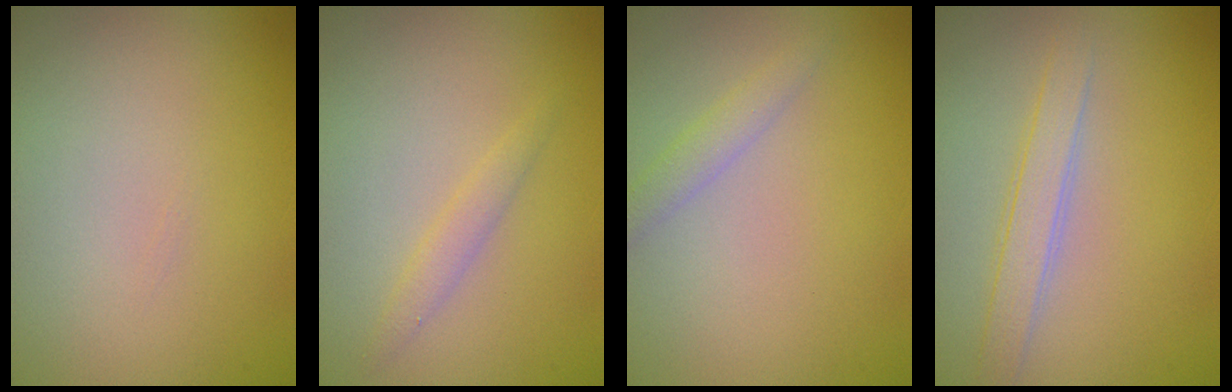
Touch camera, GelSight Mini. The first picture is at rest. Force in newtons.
{"total": 1.2, "press": 1.2, "slide": 0.1}
{"total": 1.5, "press": 1.5, "slide": 0.1}
{"total": 2.3, "press": 2.2, "slide": 0.1}